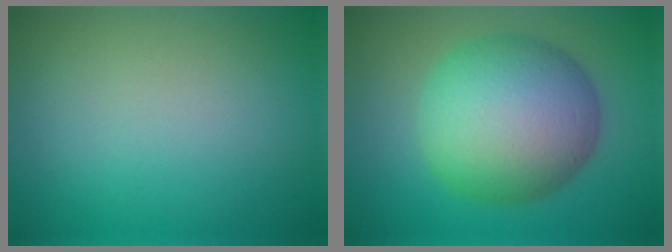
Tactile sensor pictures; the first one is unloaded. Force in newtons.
{"total": 11.8, "press": 11.8, "slide": 0.2}